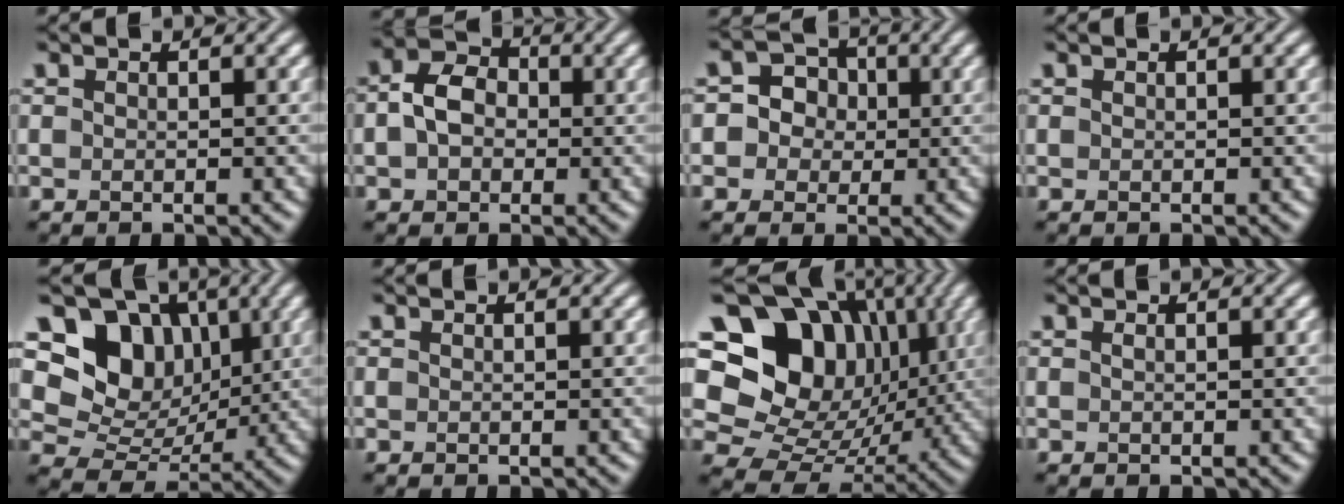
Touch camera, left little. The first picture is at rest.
{"total": 4.3, "force": [0.1, 3.3, 2.7], "torque": [-0.056, 0.007, -0.009]}
{"total": 4.2, "force": [0.5, 3.9, 1.3], "torque": [0.001, 0.018, -0.011]}
{"total": 0.0}
{"total": 9.2, "force": [3.3, 7.1, 4.8], "torque": [-0.088, 0.005, 0.046]}
{"total": 0.0}
{"total": 17.8, "force": [5.9, 13.9, 9.3], "torque": [-0.191, 0.061, 0.111]}
{"total": 0.0}